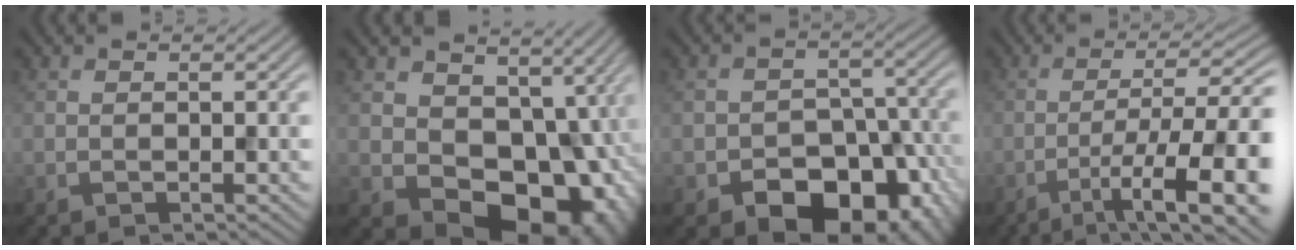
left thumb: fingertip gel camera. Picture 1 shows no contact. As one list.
[{"total": 14.3, "force": [-1.3, 11.0, 9.1], "torque": [-0.123, -0.038, 0.003]}, {"total": 12.8, "force": [-7.0, 8.4, 6.7], "torque": [-0.091, -0.019, -0.103]}, {"total": 11.9, "force": [-5.1, 3.0, 10.4], "torque": [-0.165, 0.003, -0.075]}]